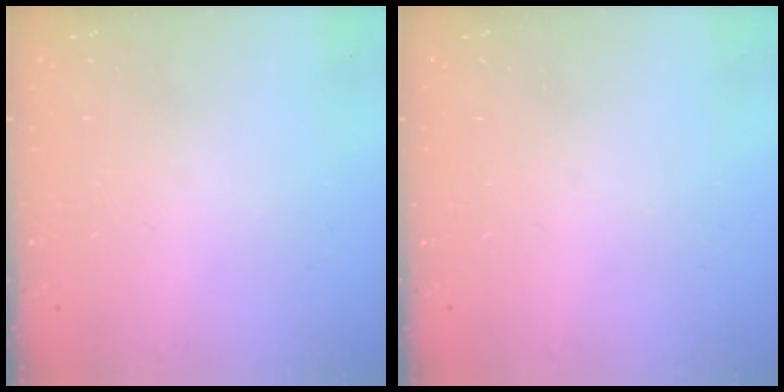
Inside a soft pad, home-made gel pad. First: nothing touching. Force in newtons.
{"total": 0.0}